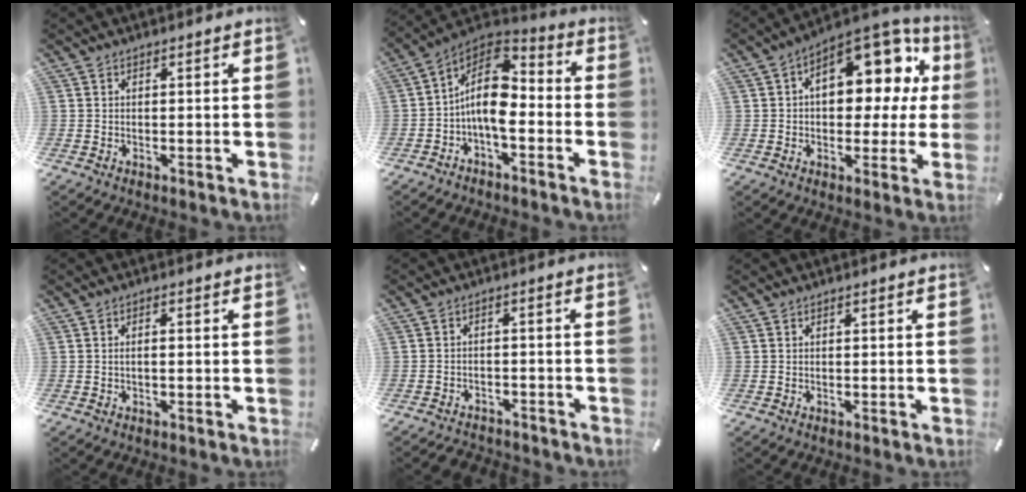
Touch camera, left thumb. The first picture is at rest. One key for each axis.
{"total": 12.7, "fx": -2.1, "fy": 7.5, "fz": 10.1, "tx": -0.200, "ty": 0.005, "tz": -0.041}
{"total": 18.1, "fx": 6.4, "fy": 10.3, "fz": 13.4, "tx": -0.164, "ty": -0.045, "tz": 0.107}
{"total": 1.2, "fx": -0.2, "fy": 0.3, "fz": 1.1, "tx": -0.021, "ty": 0.001, "tz": -0.005}
{"total": 3.0, "fx": -2.6, "fy": 1.4, "fz": 0.4, "tx": -0.016, "ty": 0.013, "tz": -0.054}
{"total": 0.0}